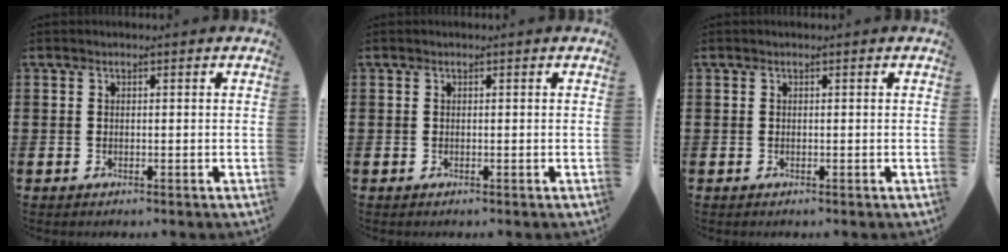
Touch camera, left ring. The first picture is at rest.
{"total": 0.0}
{"total": 0.0}